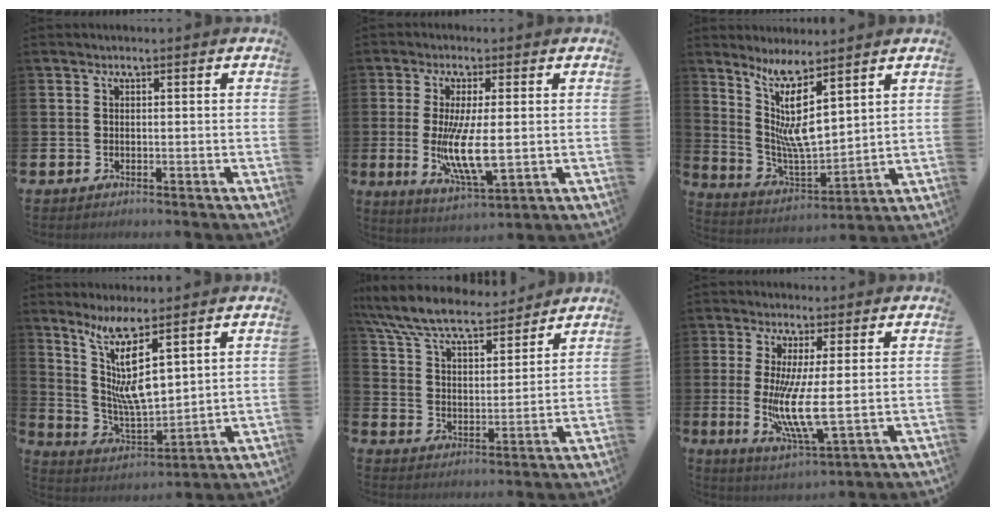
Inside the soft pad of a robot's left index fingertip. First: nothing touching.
{"total": 8.4, "force": [0.3, 2.6, 8.0], "torque": [-0.138, -0.017, 0.002]}
{"total": 8.8, "force": [5.4, 1.8, 6.7], "torque": [-0.146, -0.033, 0.095]}
{"total": 9.5, "force": [5.5, 2.0, 7.5], "torque": [-0.161, -0.021, 0.097]}
{"total": 8.5, "force": [7.8, 1.7, 3.0], "torque": [-0.097, -0.049, 0.138]}
{"total": 8.0, "force": [0.7, 1.4, 7.9], "torque": [-0.132, -0.026, 0.011]}